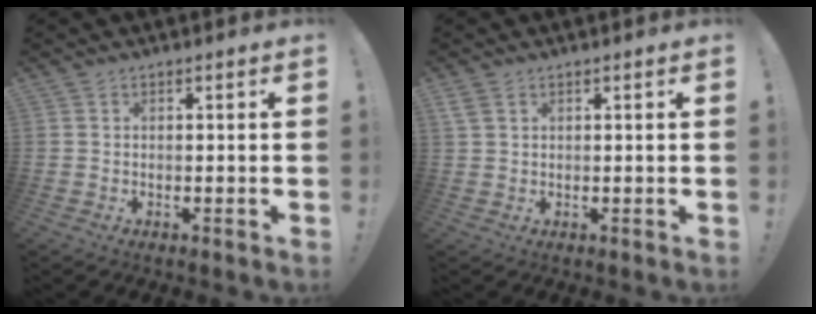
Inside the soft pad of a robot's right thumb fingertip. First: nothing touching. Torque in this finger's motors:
{"motor_torque": [-0.09, 0.09, 0.02, -0.01, 0.00]}